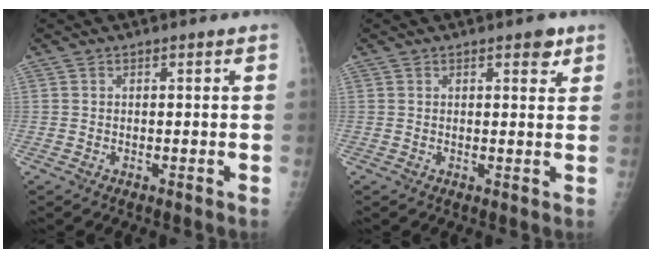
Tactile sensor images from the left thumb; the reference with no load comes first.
{"total": 2.6, "force": [1.6, 1.2, 1.6], "torque": [-0.005, -0.007, 0.018]}